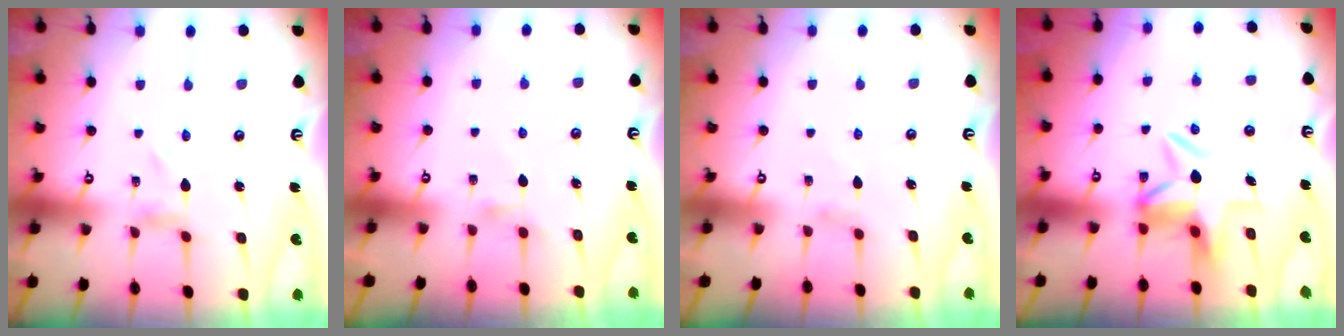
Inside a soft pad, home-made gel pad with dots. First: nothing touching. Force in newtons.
{"total": 3.6, "press": 3.6, "slide": 0.3}
{"total": 1.8, "press": 1.8, "slide": 0.3}
{"total": 7.6, "press": 7.2, "slide": 2.3}